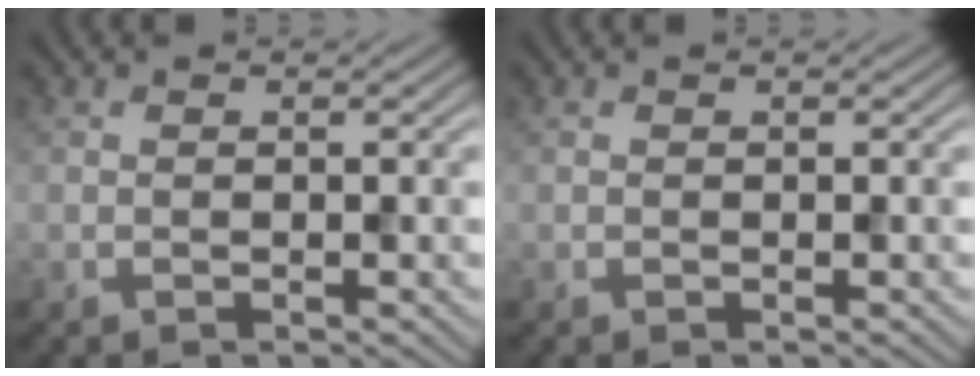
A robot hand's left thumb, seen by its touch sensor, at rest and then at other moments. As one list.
[{"total": 0.0}]